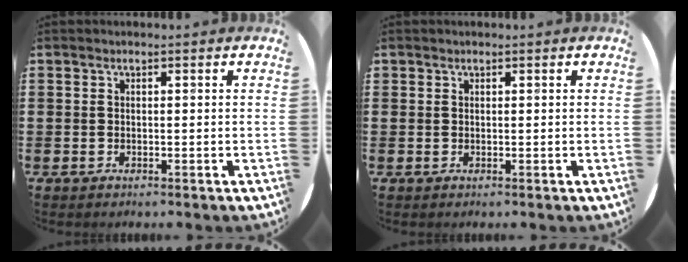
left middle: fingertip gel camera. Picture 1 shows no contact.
{"total": 0.0}